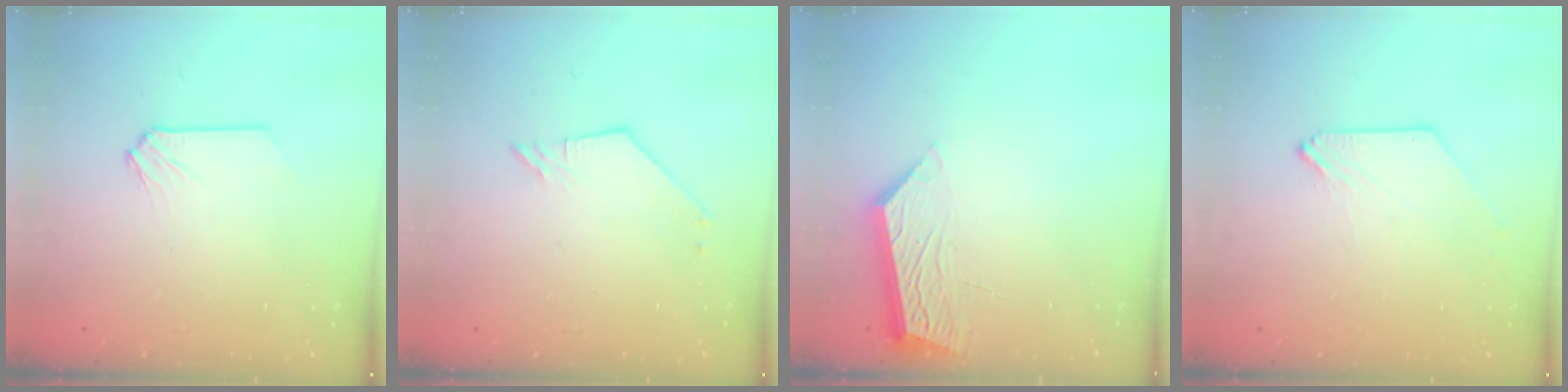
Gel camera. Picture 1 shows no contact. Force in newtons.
{"total": 2.1, "press": 2.1, "slide": 0.1}
{"total": 7.0, "press": 7.0, "slide": 0.2}
{"total": 0.0}